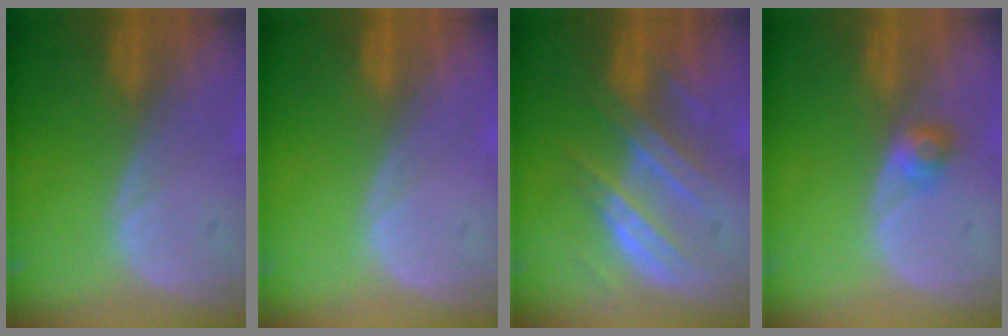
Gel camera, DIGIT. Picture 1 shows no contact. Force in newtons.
{"total": 0.0}
{"total": 7.9, "press": 7.3, "slide": 2.9}
{"total": 2.5, "press": 2.2, "slide": 1.2}